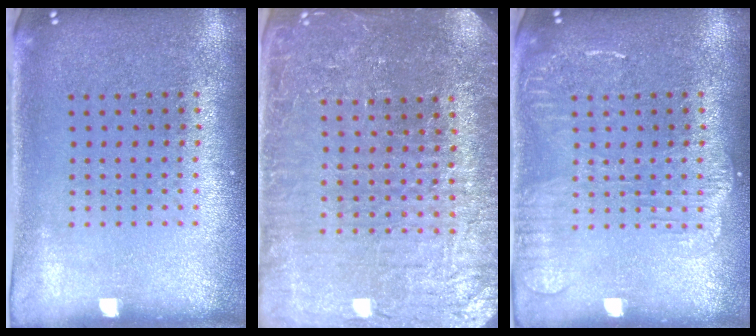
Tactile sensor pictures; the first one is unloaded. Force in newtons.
{"total": 4.3, "press": 4.1, "slide": 1.3}
{"total": 2.2, "press": 2.2, "slide": 0.3}